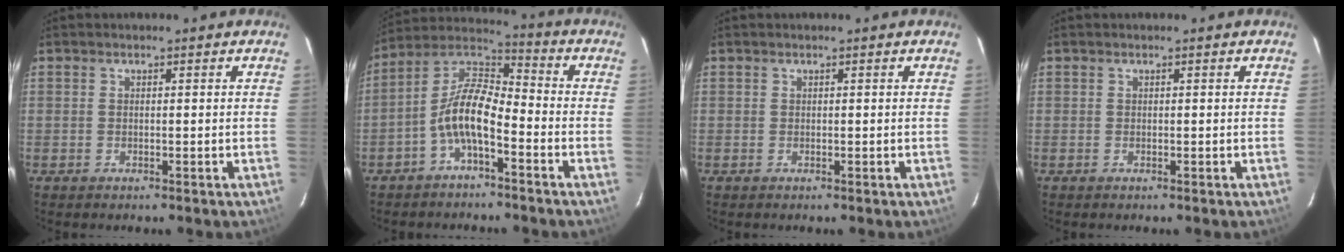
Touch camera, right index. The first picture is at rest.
{"total": 9.5, "force": [-4.4, 3.4, 7.7], "torque": [-0.166, 0.017, -0.088]}
{"total": 0.0}
{"total": 0.0}